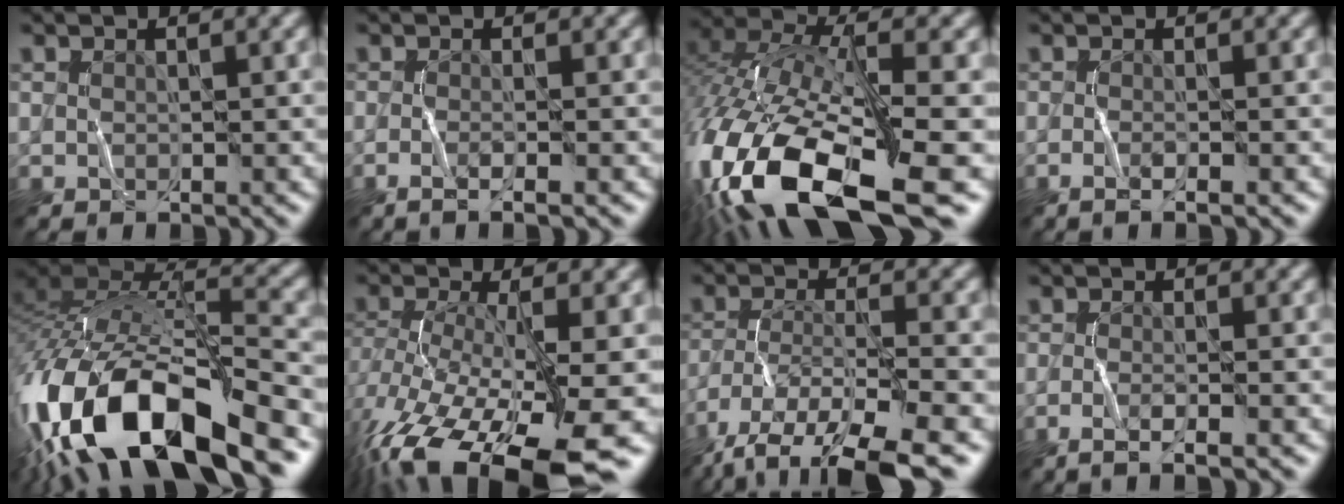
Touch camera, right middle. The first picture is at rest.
{"total": 2.0, "force": [-1.0, 0.6, 1.7], "torque": [-0.017, 0.004, -0.026]}
{"total": 17.7, "force": [-7.0, 7.4, 14.4], "torque": [-0.321, -0.017, -0.116]}
{"total": 1.7, "force": [-0.8, 0.5, 1.4], "torque": [-0.011, 0.005, -0.020]}
{"total": 17.9, "force": [-8.7, 7.3, 13.8], "torque": [-0.272, -0.010, -0.138]}
{"total": 14.3, "force": [-7.7, 5.0, 10.9], "torque": [-0.226, -0.029, -0.108]}
{"total": 12.8, "force": [-9.8, 3.9, 7.2], "torque": [-0.150, -0.030, -0.140]}
{"total": 2.4, "force": [-1.2, 0.6, 2.0], "torque": [-0.024, 0.004, -0.032]}